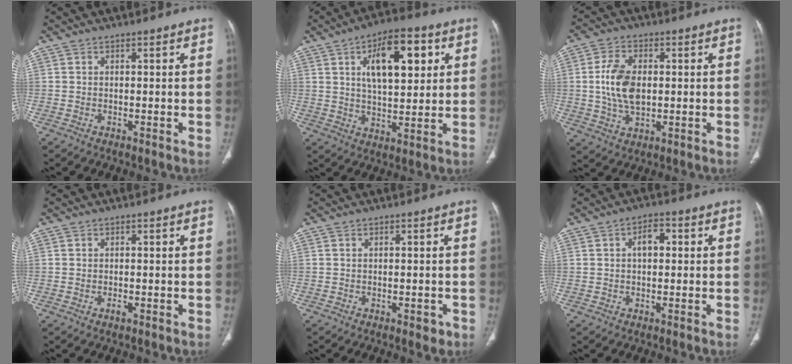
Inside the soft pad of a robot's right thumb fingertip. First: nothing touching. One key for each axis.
{"total": 14.9, "fx": 5.1, "fy": 6.9, "fz": 12.2, "tx": -0.160, "ty": -0.007, "tz": 0.082}
{"total": 9.7, "fx": 0.5, "fy": 5.8, "fz": 7.7, "tx": -0.148, "ty": 0.000, "tz": 0.014}
{"total": 0.8, "fx": -0.4, "fy": 0.4, "fz": 0.6, "tx": -0.011, "ty": -0.001, "tz": -0.008}
{"total": 1.7, "fx": -0.8, "fy": 0.9, "fz": 1.2, "tx": -0.009, "ty": 0.000, "tz": -0.008}
{"total": 4.1, "fx": 0.7, "fy": 2.4, "fz": 3.3, "tx": -0.048, "ty": 0.012, "tz": 0.008}